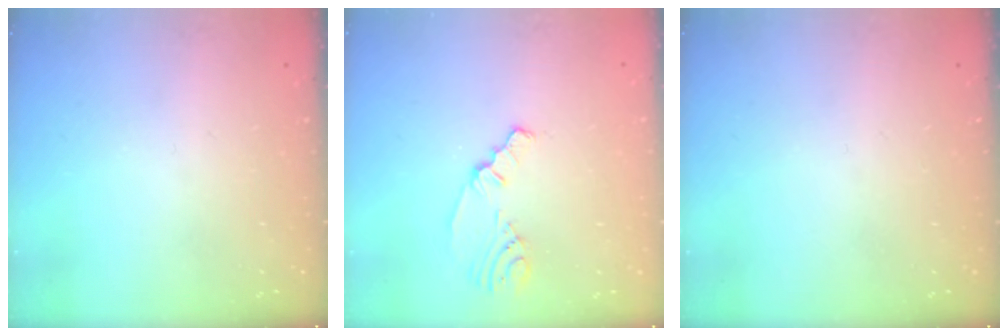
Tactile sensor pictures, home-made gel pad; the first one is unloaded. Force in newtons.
{"total": 2.1, "press": 1.7, "slide": 1.2}
{"total": 0.0}